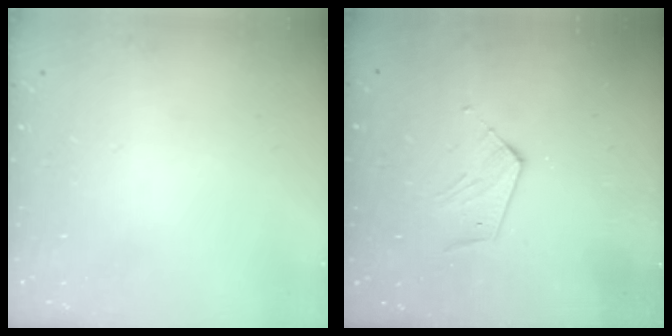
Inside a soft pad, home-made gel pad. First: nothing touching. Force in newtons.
{"total": 5.3, "press": 5.2, "slide": 0.5}